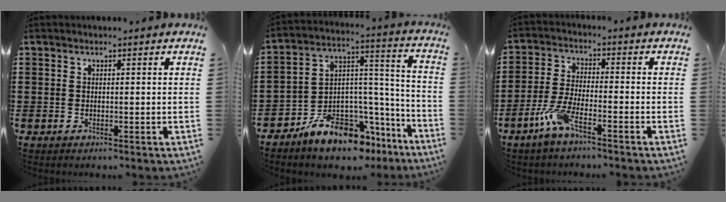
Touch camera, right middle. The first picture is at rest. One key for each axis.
{"total": 9.5, "fx": -8.2, "fy": 3.8, "fz": 3.1, "tx": -0.056, "ty": 0.021, "tz": -0.152}
{"total": 6.0, "fx": -4.1, "fy": 1.1, "fz": 4.3, "tx": -0.103, "ty": -0.008, "tz": -0.079}